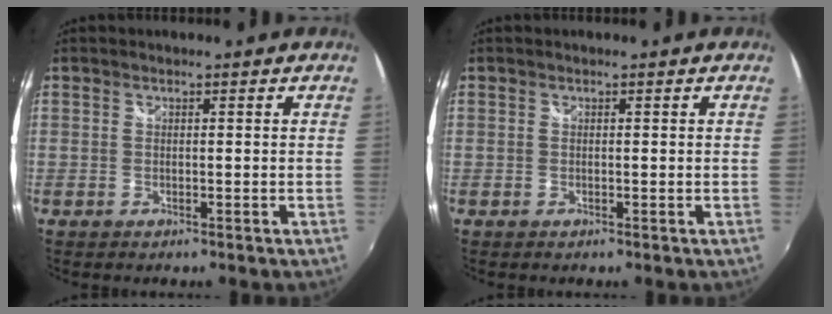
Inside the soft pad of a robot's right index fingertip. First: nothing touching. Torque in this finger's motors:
{"motor_torque": [0.00, 0.40, 0.00, 0.00]}